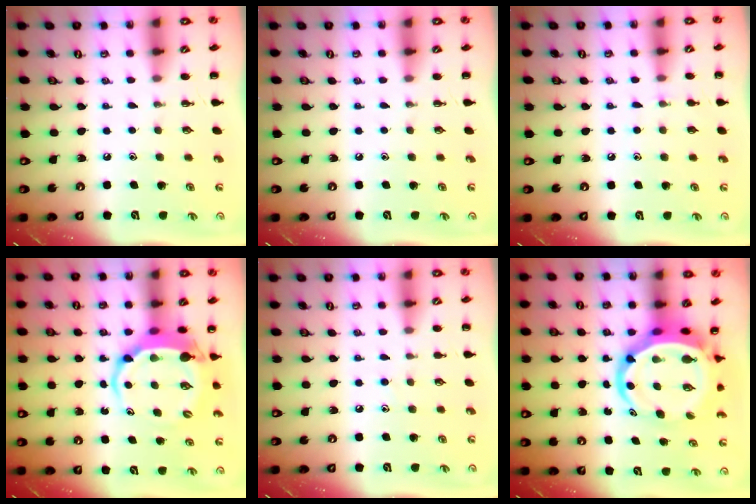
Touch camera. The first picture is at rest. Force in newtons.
{"total": 0.0}
{"total": 3.7, "press": 3.5, "slide": 1.4}
{"total": 6.5, "press": 6.4, "slide": 1.0}
{"total": 5.3, "press": 4.9, "slide": 2.0}
{"total": 10.5, "press": 10.1, "slide": 2.9}